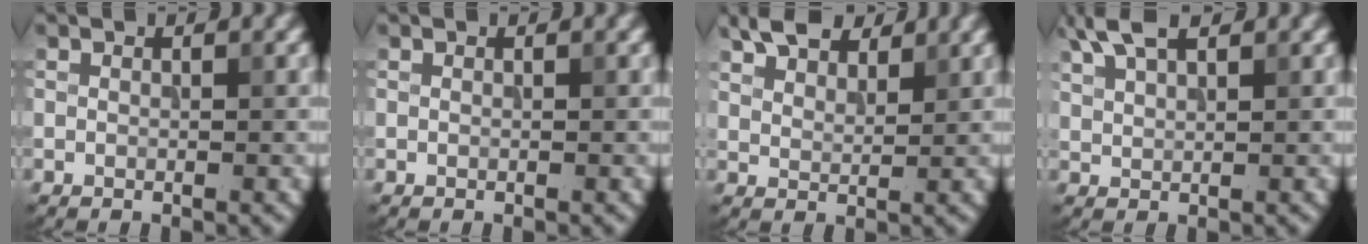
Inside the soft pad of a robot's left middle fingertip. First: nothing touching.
{"total": 0.0}
{"total": 4.5, "force": [3.5, 1.9, 2.0], "torque": [-0.041, 0.012, 0.064]}
{"total": 3.9, "force": [2.7, 1.3, 2.4], "torque": [-0.055, 0.012, 0.054]}